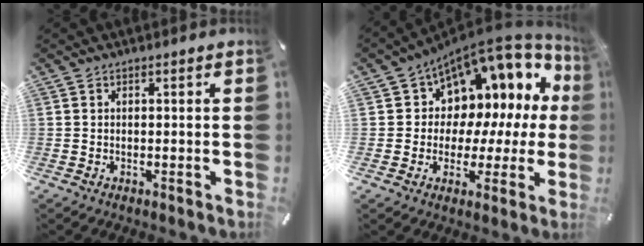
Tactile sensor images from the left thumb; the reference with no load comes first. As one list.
[{"total": 9.9, "force": [5.5, 7.3, 3.7], "torque": [-0.055, -0.077, 0.095]}]